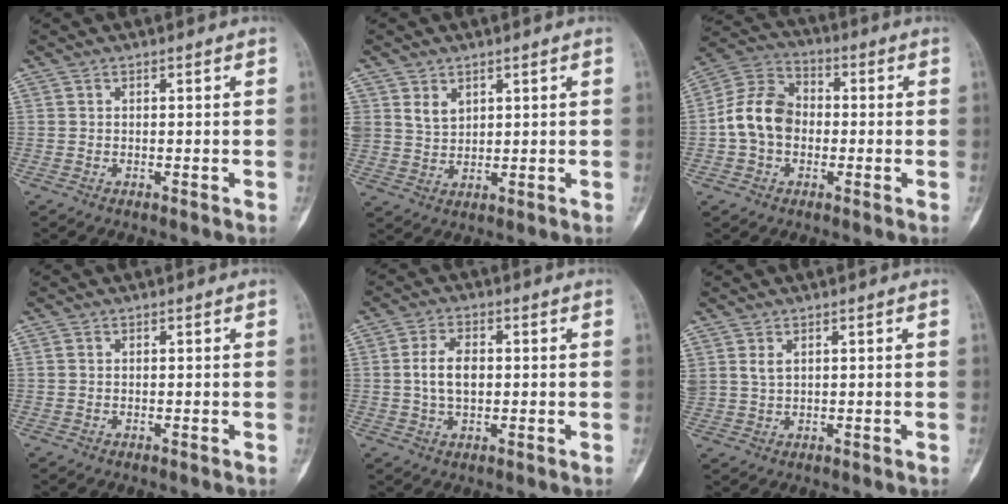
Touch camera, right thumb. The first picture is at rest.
{"total": 4.2, "force": [2.3, 3.0, 1.8], "torque": [-0.017, -0.019, 0.051]}
{"total": 11.3, "force": [-0.9, 8.6, 7.2], "torque": [-0.122, 0.035, -0.030]}
{"total": 0.7, "force": [0.3, 0.5, 0.4], "torque": [-0.010, 0.003, 0.006]}
{"total": 6.3, "force": [0.4, 3.8, 5.0], "torque": [-0.093, 0.007, 0.009]}
{"total": 2.8, "force": [1.4, 1.6, 1.8], "torque": [-0.039, -0.003, 0.038]}